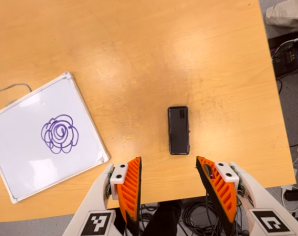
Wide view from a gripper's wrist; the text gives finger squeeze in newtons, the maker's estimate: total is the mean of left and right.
{"total": 0.0}